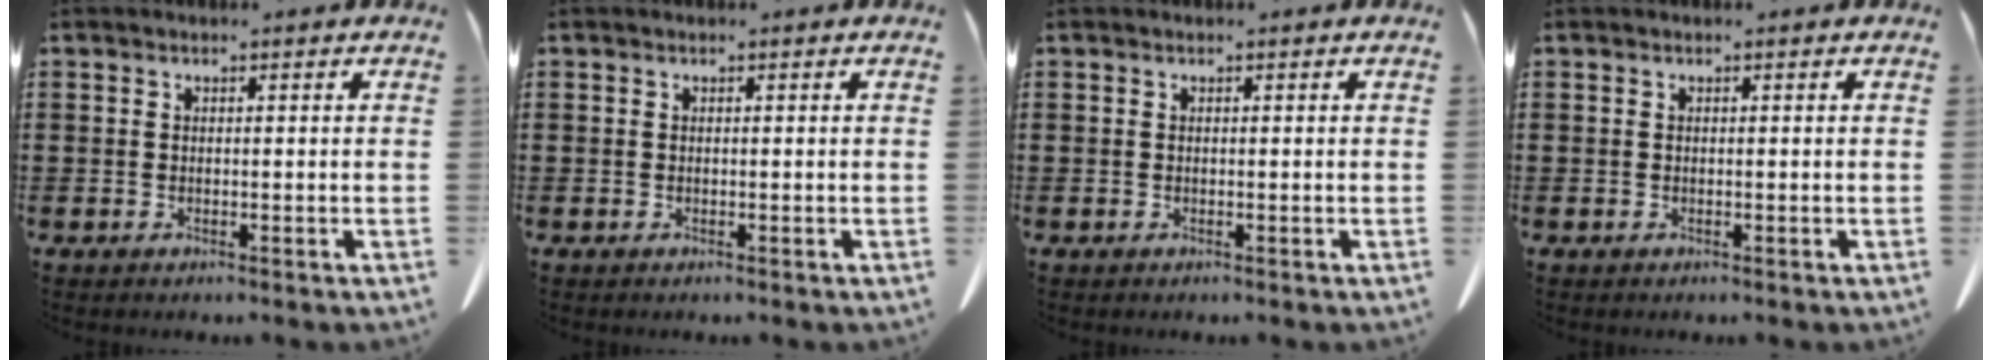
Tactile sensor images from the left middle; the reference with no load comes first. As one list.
[{"total": 0.0}, {"total": 0.0}, {"total": 0.0}]